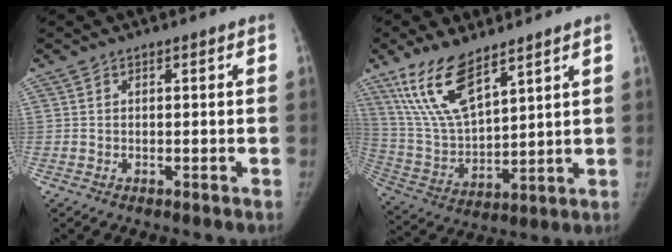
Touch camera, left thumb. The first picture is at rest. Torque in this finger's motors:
{"motor_torque": [0.20, 0.23, 1.46, -1.31, 0.13]}